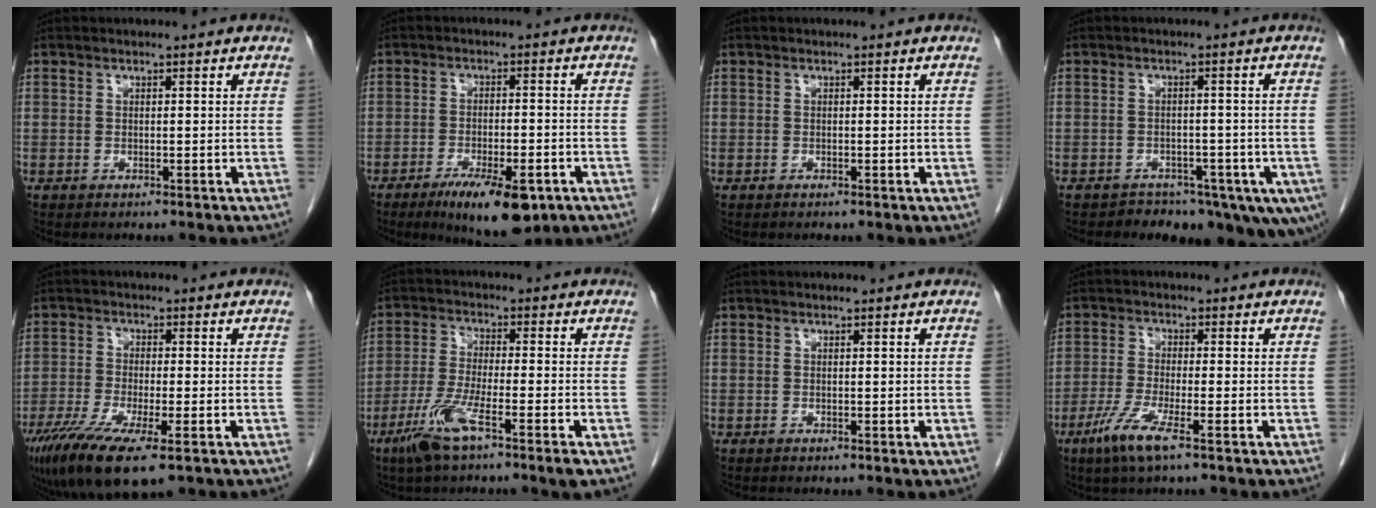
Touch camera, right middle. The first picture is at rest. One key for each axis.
{"total": 10.7, "fx": -6.4, "fy": 3.0, "fz": 8.0, "tx": -0.122, "ty": -0.014, "tz": -0.093}
{"total": 0.0}
{"total": 10.5, "fx": -7.1, "fy": 6.3, "fz": 4.6, "tx": -0.058, "ty": 0.003, "tz": -0.083}
{"total": 11.5, "fx": -6.9, "fy": 2.1, "fz": 8.9, "tx": -0.160, "ty": -0.031, "tz": -0.114}
{"total": 8.4, "fx": -4.7, "fy": 0.2, "fz": 7.0, "tx": -0.144, "ty": -0.014, "tz": -0.090}
{"total": 0.0}
{"total": 6.1, "fx": -3.5, "fy": 0.2, "fz": 5.0, "tx": -0.108, "ty": -0.016, "tz": -0.070}